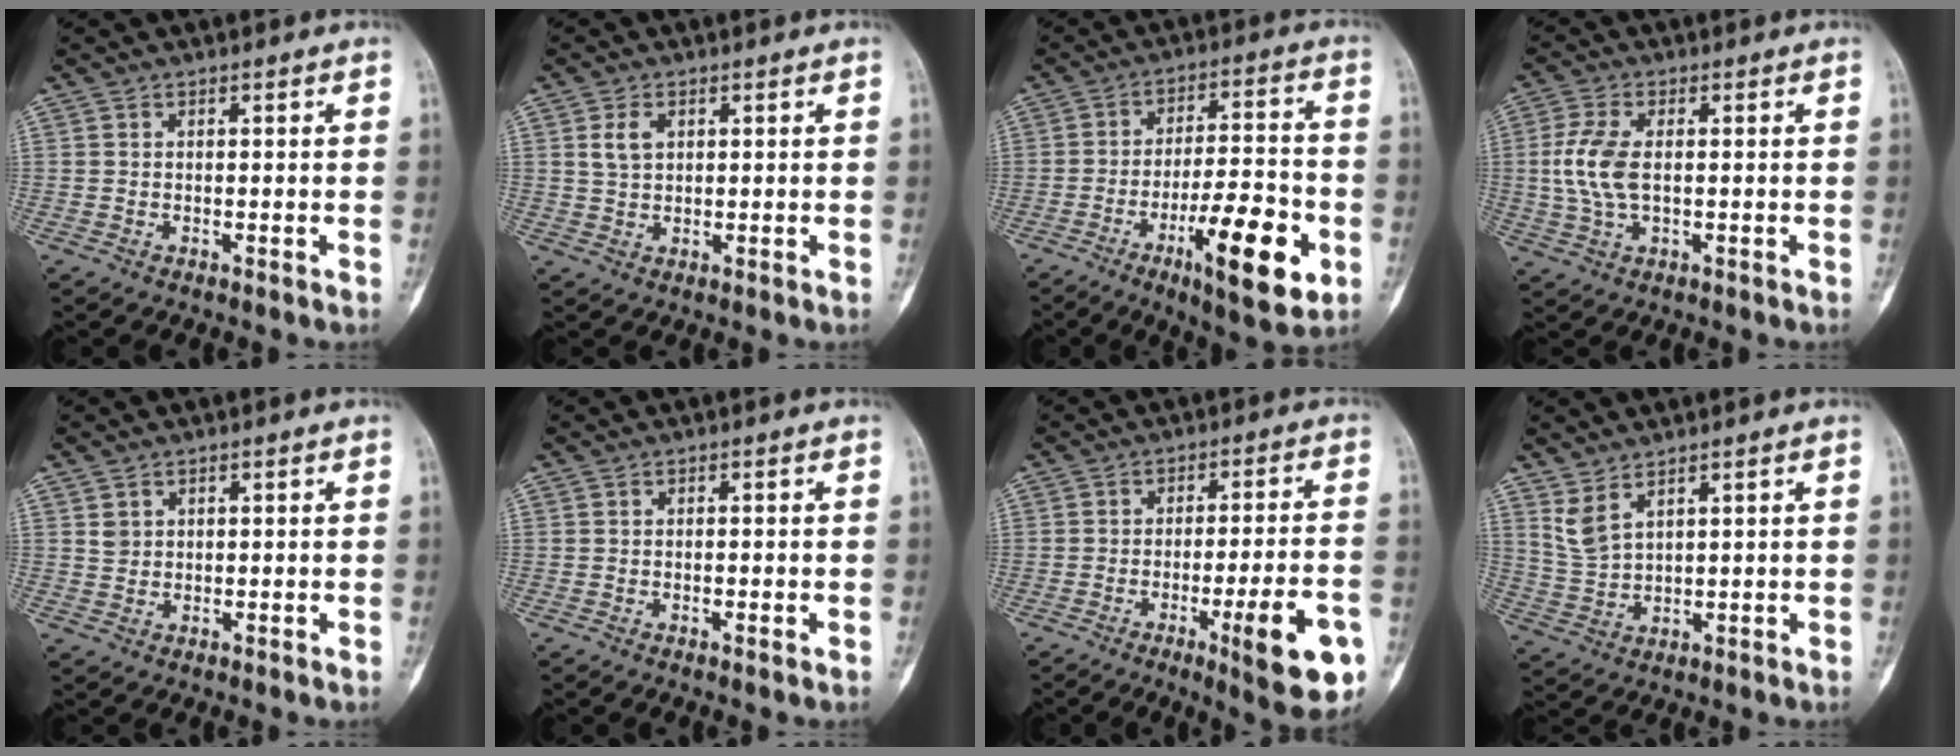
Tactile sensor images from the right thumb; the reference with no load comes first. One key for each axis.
{"total": 3.5, "fx": 1.2, "fy": 2.3, "fz": 2.4, "tx": -0.039, "ty": 0.000, "tz": 0.026}
{"total": 16.7, "fx": -6.4, "fy": 4.8, "fz": 14.7, "tx": -0.219, "ty": 0.025, "tz": -0.094}
{"total": 7.9, "fx": 0.4, "fy": 4.2, "fz": 6.8, "tx": -0.160, "ty": 0.003, "tz": 0.008}
{"total": 2.0, "fx": 0.9, "fy": 1.7, "fz": 0.7, "tx": -0.003, "ty": -0.005, "tz": 0.020}
{"total": 1.3, "fx": -0.4, "fy": 0.4, "fz": 1.1, "tx": -0.016, "ty": 0.003, "tz": -0.006}
{"total": 14.2, "fx": -5.8, "fy": 2.6, "fz": 12.7, "tx": -0.168, "ty": 0.013, "tz": -0.074}
{"total": 4.9, "fx": 3.3, "fy": 1.7, "fz": 3.1, "tx": -0.066, "ty": -0.023, "tz": 0.080}